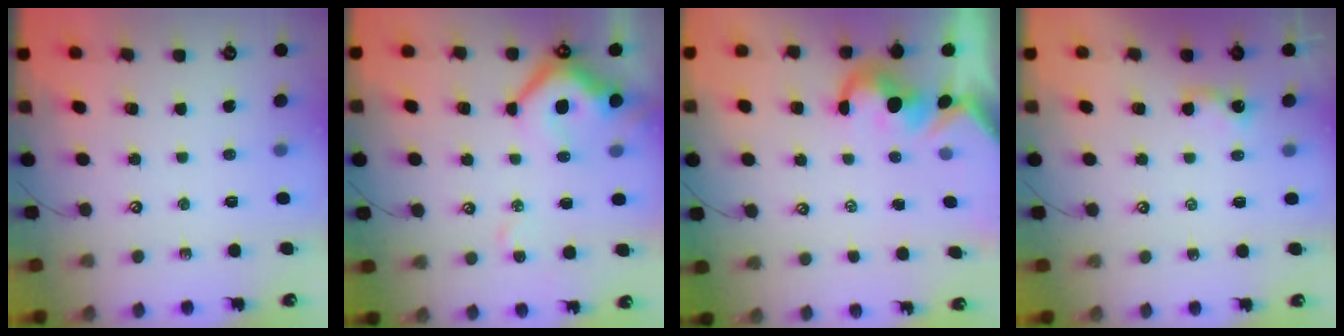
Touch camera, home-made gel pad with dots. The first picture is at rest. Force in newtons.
{"total": 9.2, "press": 9.0, "slide": 1.5}
{"total": 3.0, "press": 2.8, "slide": 1.1}
{"total": 1.7, "press": 1.6, "slide": 0.3}